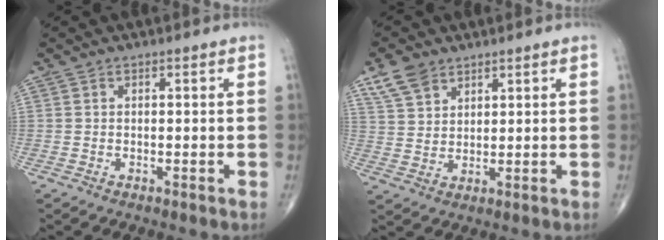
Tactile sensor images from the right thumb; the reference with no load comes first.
{"total": 6.3, "force": [4.2, 3.8, 2.6], "torque": [-0.040, -0.015, 0.090]}